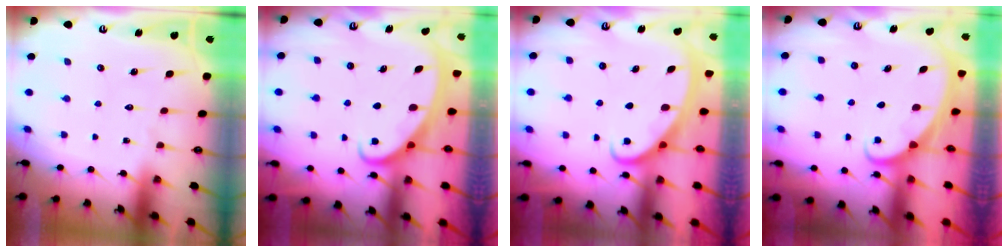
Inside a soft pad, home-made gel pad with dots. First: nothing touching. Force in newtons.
{"total": 2.4, "press": 2.3, "slide": 0.4}
{"total": 2.8, "press": 2.8, "slide": 0.4}
{"total": 1.7, "press": 1.7, "slide": 0.1}